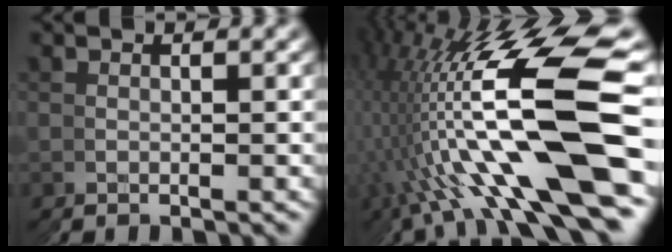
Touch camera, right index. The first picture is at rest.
{"total": 14.3, "force": [1.1, 4.5, 13.6], "torque": [-0.242, 0.016, 0.019]}